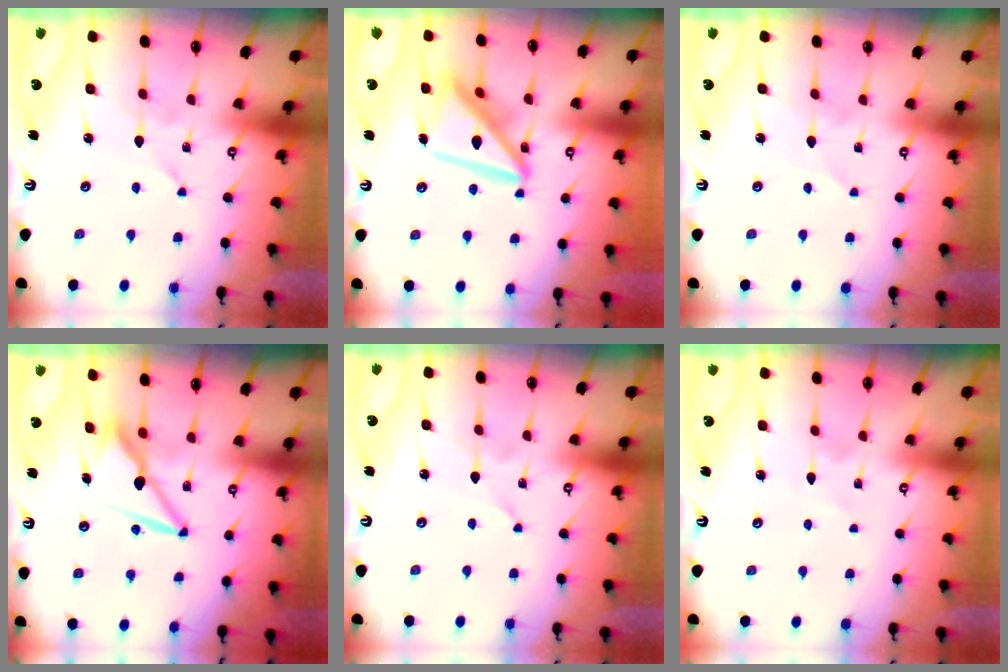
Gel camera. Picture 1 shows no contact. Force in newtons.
{"total": 17.4, "press": 17.2, "slide": 2.0}
{"total": 2.6, "press": 2.6, "slide": 0.2}
{"total": 8.6, "press": 8.6, "slide": 1.2}
{"total": 0.0}
{"total": 3.3, "press": 3.3, "slide": 0.3}